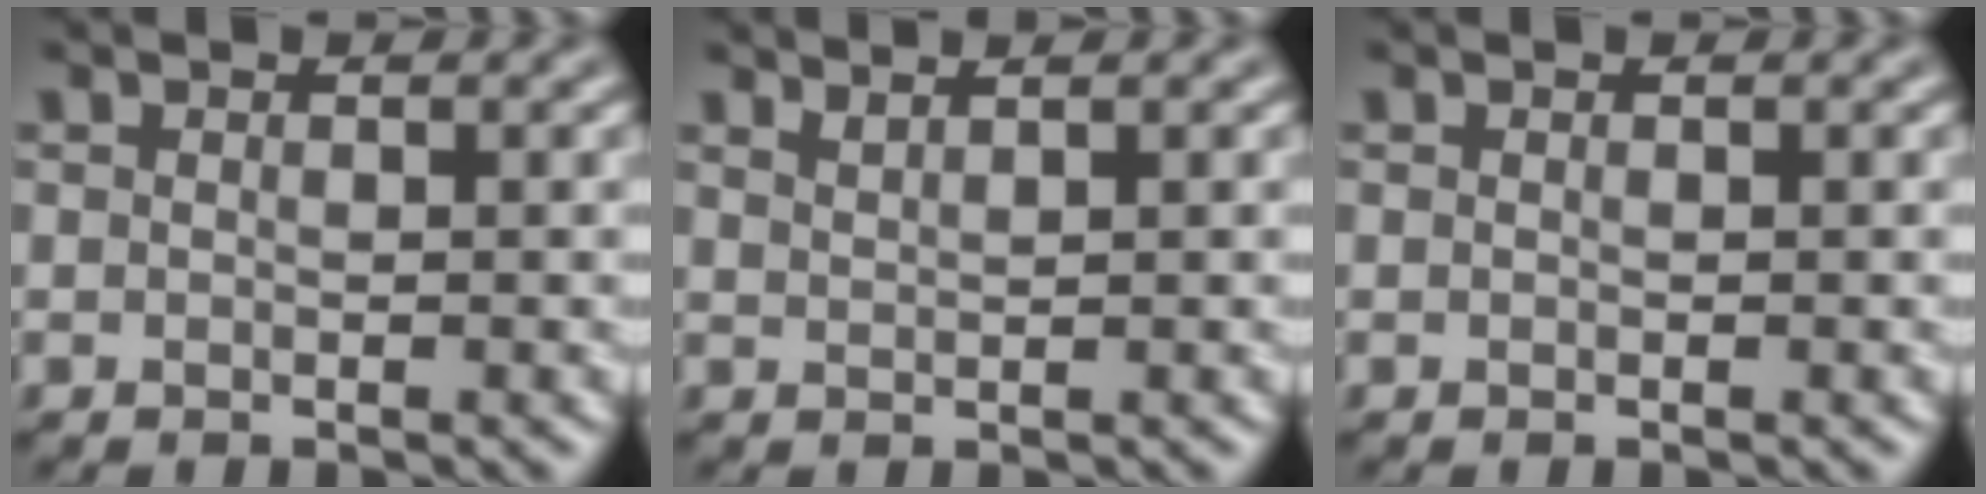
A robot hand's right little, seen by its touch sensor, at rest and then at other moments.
{"total": 1.8, "force": [1.4, -1.0, -0.6], "torque": [0.002, 0.003, 0.026]}
{"total": 0.0}